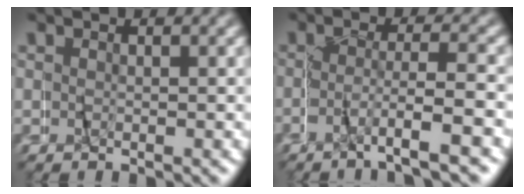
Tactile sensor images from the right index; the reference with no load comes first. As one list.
[{"total": 4.6, "force": [-3.2, 0.9, 3.2], "torque": [-0.071, -0.004, -0.052]}]